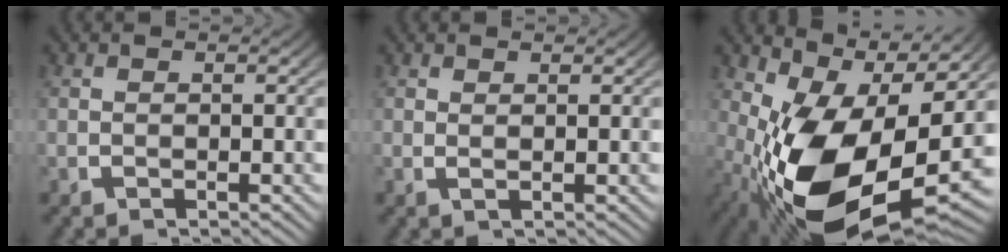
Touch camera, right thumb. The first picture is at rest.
{"total": 0.8, "force": [0.6, 0.0, 0.5], "torque": [-0.010, -0.004, 0.013]}
{"total": 17.0, "force": [-1.8, 9.4, 14.0], "torque": [-0.274, -0.079, 0.011]}